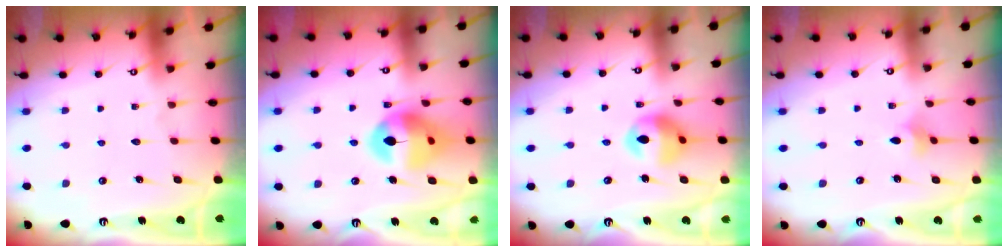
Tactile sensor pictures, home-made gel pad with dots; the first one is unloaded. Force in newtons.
{"total": 14.3, "press": 14.2, "slide": 1.6}
{"total": 13.3, "press": 12.6, "slide": 4.1}
{"total": 2.1, "press": 2.1, "slide": 0.5}